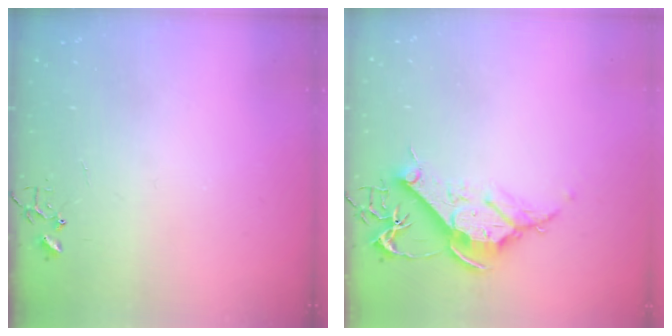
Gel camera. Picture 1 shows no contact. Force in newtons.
{"total": 12.0, "press": 11.9, "slide": 1.2}